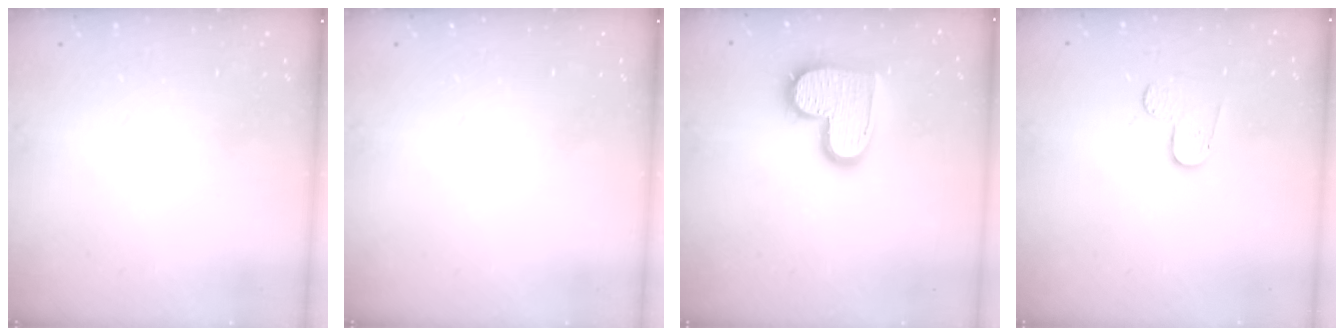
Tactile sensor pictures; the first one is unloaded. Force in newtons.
{"total": 0.0}
{"total": 14.0, "press": 13.9, "slide": 0.5}
{"total": 4.1, "press": 4.1, "slide": 0.3}